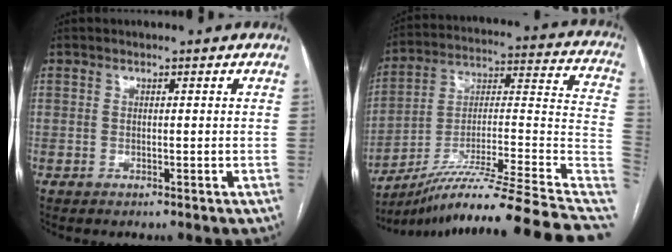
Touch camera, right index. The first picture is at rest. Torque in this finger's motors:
{"motor_torque": [-0.87, -1.27, 0.22, 0.14]}